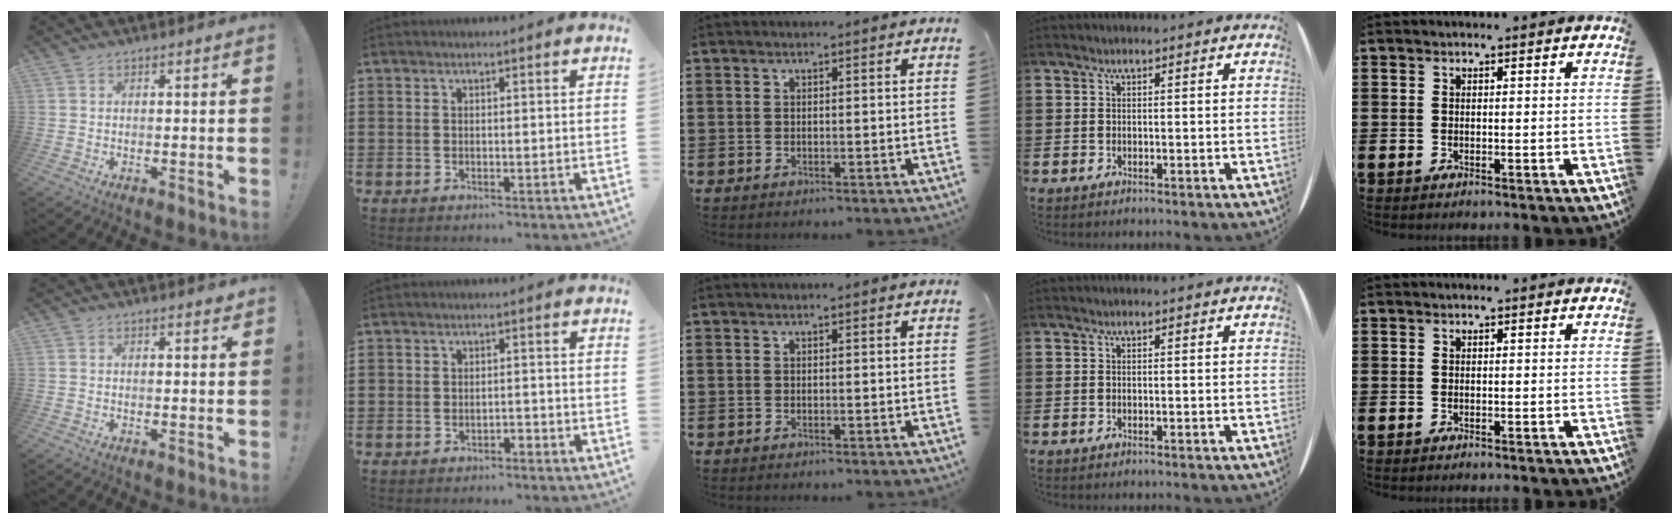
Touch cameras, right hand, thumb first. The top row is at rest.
{"thumb": {"total": 0.8, "force": [0.6, 0.3, 0.3], "torque": [0.015, -0.009, 0.007]}, "index": {"total": 1.4, "force": [-1.3, 0.4, -0.1], "torque": [-0.003, 0.002, -0.028]}}